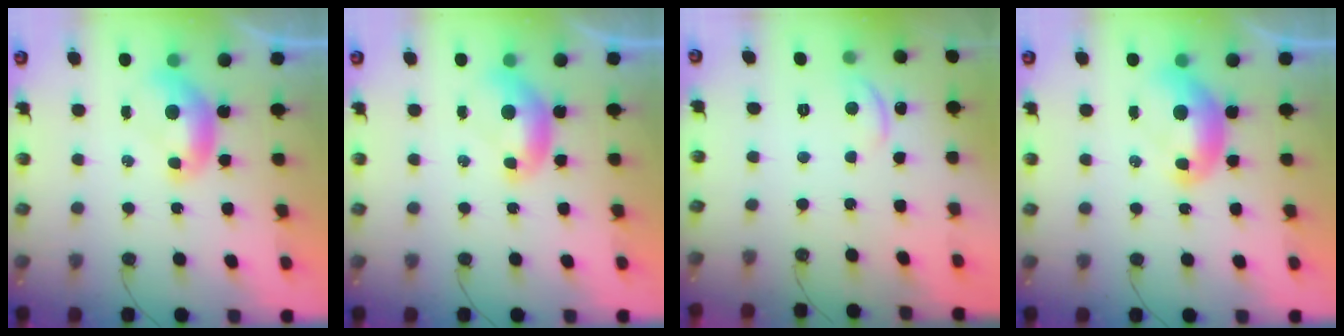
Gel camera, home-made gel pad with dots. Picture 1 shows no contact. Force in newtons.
{"total": 0.0}
{"total": 1.3, "press": 1.1, "slide": 0.5}
{"total": 2.1, "press": 2.0, "slide": 0.6}